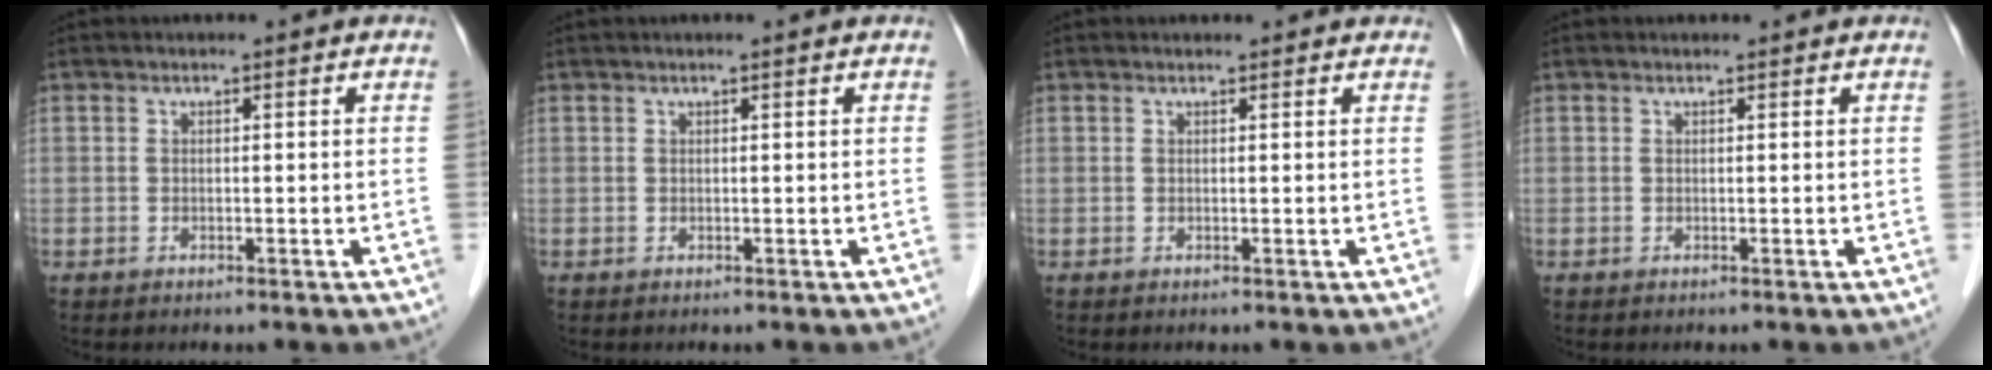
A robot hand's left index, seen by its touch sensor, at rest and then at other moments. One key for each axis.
{"total": 0.9, "fx": 0.7, "fy": -0.1, "fz": 0.6, "tx": -0.008, "ty": 0.009, "tz": 0.014}
{"total": 2.7, "fx": 2.4, "fy": 0.8, "fz": 0.8, "tx": -0.010, "ty": 0.013, "tz": 0.020}
{"total": 0.7, "fx": 0.7, "fy": 0.1, "fz": 0.2, "tx": -0.010, "ty": 0.006, "tz": 0.009}